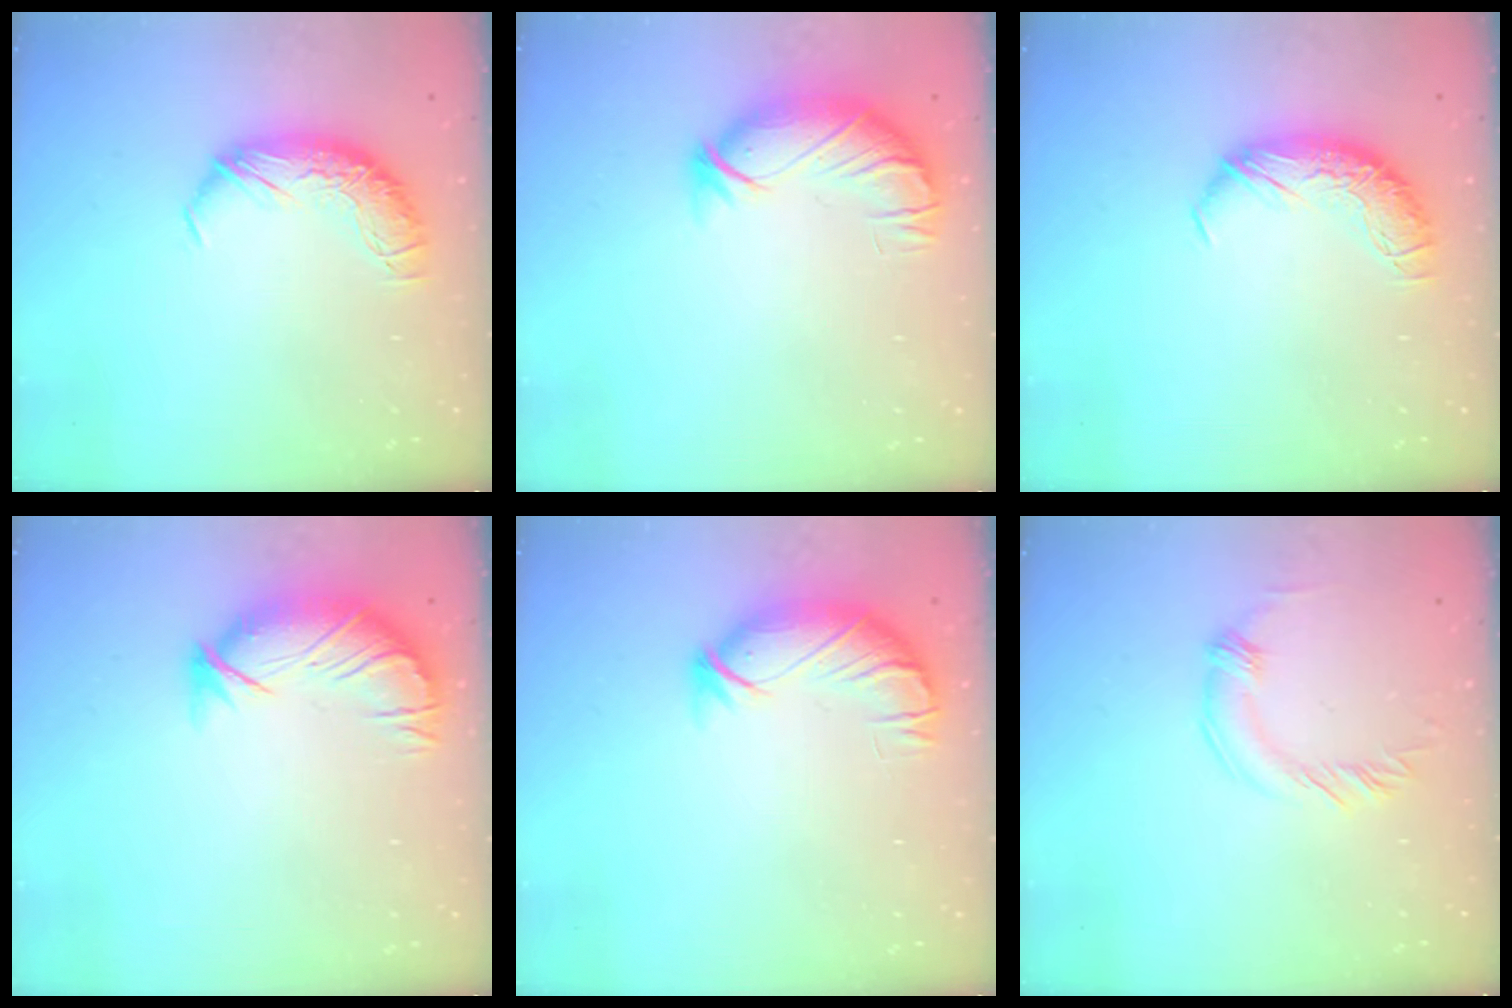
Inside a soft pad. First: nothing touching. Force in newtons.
{"total": 3.7, "press": 2.5, "slide": 2.8}
{"total": 0.0}
{"total": 4.0, "press": 3.5, "slide": 1.9}
{"total": 3.6, "press": 3.0, "slide": 2.0}
{"total": 2.0, "press": 2.0, "slide": 0.4}